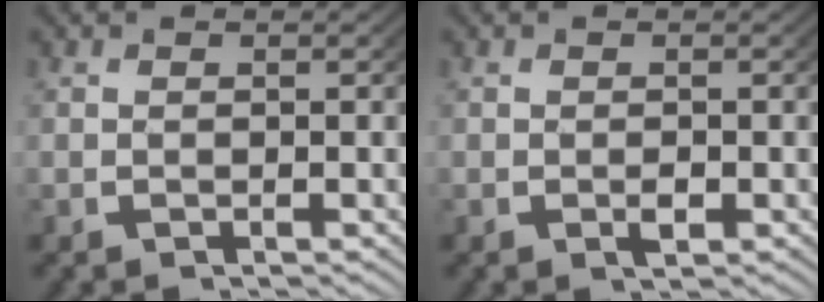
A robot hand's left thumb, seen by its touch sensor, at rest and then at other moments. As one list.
[{"total": 1.1, "force": [-0.2, 0.6, 0.9], "torque": [-0.013, -0.001, -0.004]}]